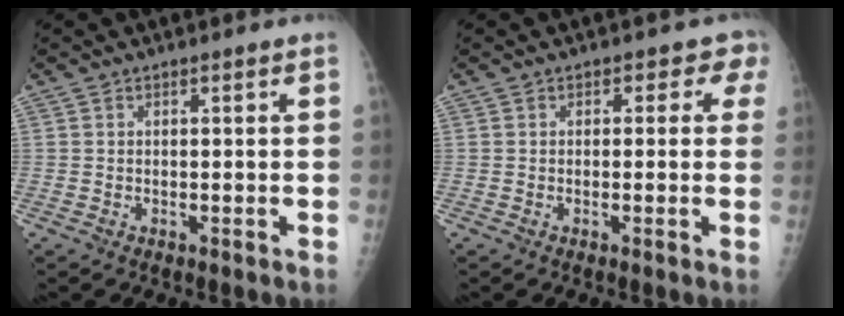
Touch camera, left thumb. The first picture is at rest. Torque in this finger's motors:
{"motor_torque": [-0.35, 0.11, -0.24, 0.01, 0.03]}